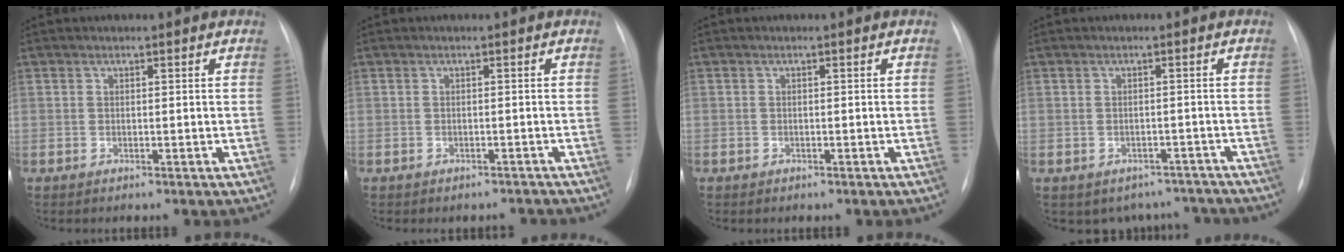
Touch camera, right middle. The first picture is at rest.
{"total": 2.1, "force": [-1.9, 0.9, 0.0], "torque": [0.004, 0.003, -0.025]}
{"total": 0.6, "force": [-0.3, 0.5, 0.1], "torque": [-0.005, 0.004, -0.005]}
{"total": 6.8, "force": [-5.6, 3.8, 0.4], "torque": [0.011, 0.024, -0.062]}